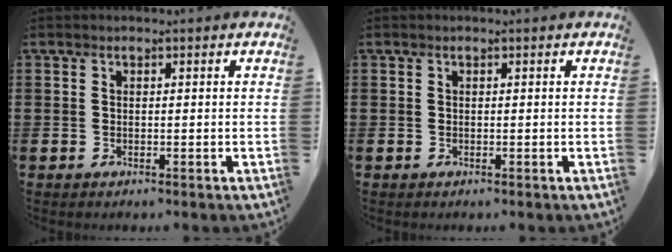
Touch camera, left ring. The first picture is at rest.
{"total": 0.0}